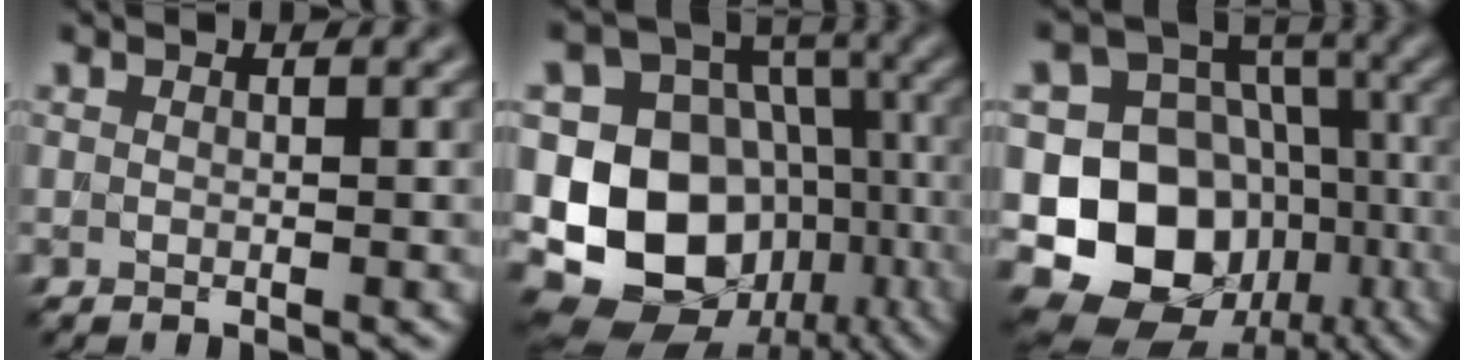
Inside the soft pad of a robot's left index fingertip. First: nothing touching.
{"total": 14.8, "force": [-3.8, 12.1, 7.6], "torque": [-0.142, -0.001, -0.067]}
{"total": 15.3, "force": [-5.1, 12.9, 6.4], "torque": [-0.114, -0.011, -0.098]}